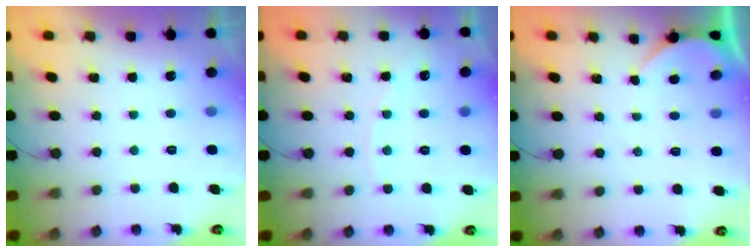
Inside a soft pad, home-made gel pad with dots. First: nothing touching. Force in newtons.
{"total": 2.4, "press": 2.4, "slide": 0.4}
{"total": 1.9, "press": 1.9, "slide": 0.3}